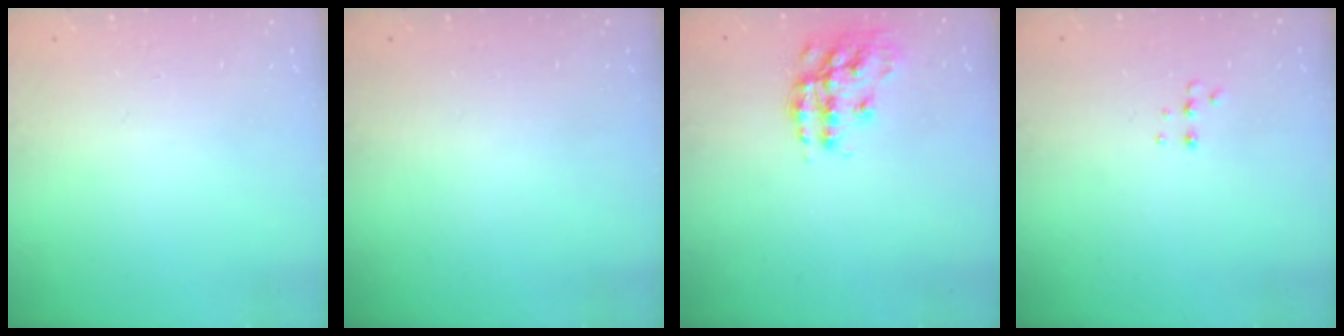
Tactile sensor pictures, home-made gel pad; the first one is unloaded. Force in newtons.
{"total": 0.0}
{"total": 13.7, "press": 13.7, "slide": 0.9}
{"total": 4.0, "press": 4.0, "slide": 0.8}